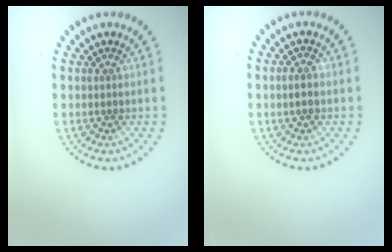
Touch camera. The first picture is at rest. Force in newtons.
{"total": 1.1, "press": 1.1, "slide": 0.1}